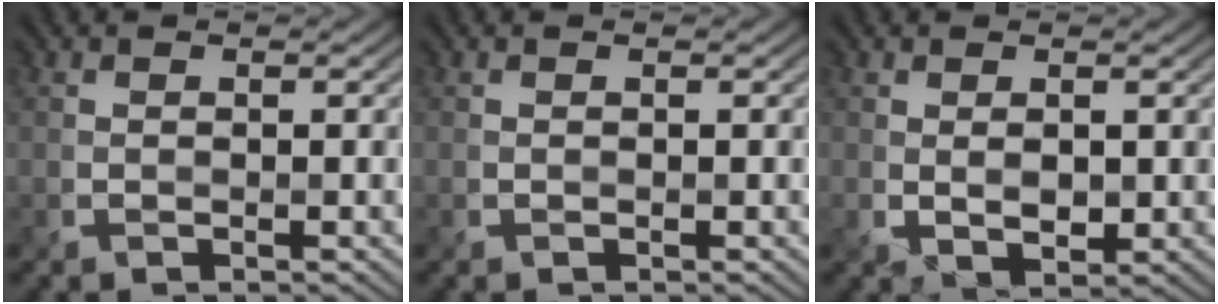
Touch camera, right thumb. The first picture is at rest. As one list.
[{"total": 0.0}, {"total": 1.9, "force": [0.5, 0.9, 1.5], "torque": [-0.033, -0.006, 0.012]}]